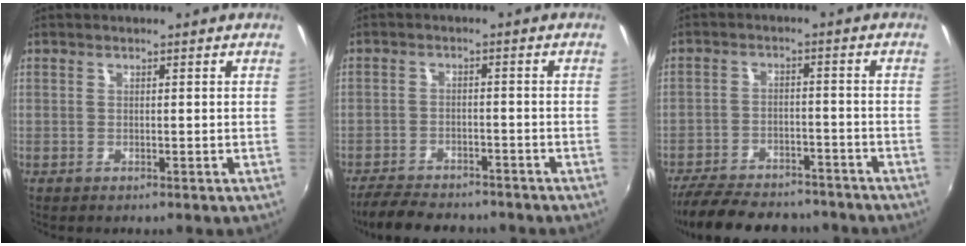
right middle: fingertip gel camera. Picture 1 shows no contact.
{"total": 9.9, "force": [-8.6, 3.4, 3.7], "torque": [-0.096, -0.011, -0.134]}
{"total": 18.7, "force": [-15.6, 6.7, 7.8], "torque": [-0.176, -0.010, -0.224]}